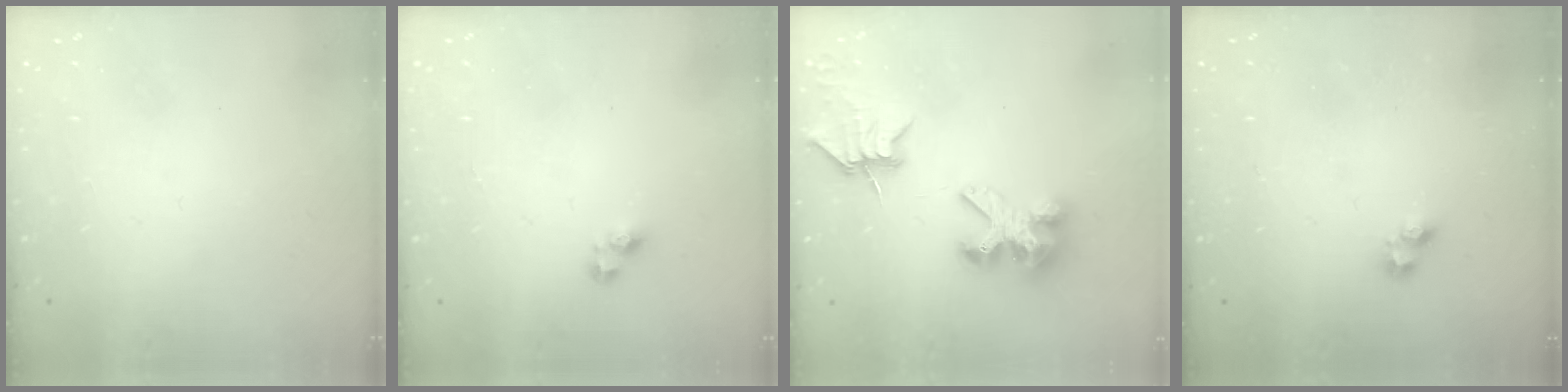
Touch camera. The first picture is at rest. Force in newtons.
{"total": 3.4, "press": 3.4, "slide": 0.1}
{"total": 7.0, "press": 6.9, "slide": 0.6}
{"total": 0.9, "press": 0.4, "slide": 0.8}